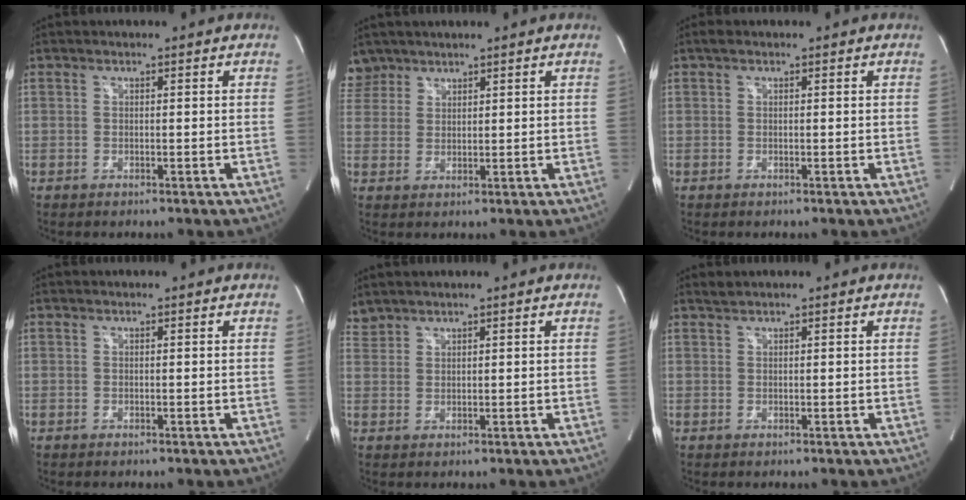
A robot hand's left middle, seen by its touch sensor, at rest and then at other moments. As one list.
[{"total": 3.9, "force": [3.3, 2.1, -0.4], "torque": [0.012, 0.009, 0.068]}, {"total": 0.7, "force": [0.5, 0.2, 0.5], "torque": [-0.016, 0.010, 0.005]}, {"total": 0.0}, {"total": 2.2, "force": [2.1, 0.4, -0.2], "torque": [-0.005, 0.015, 0.048]}, {"total": 0.8, "force": [0.7, -0.2, 0.1], "torque": [-0.011, 0.005, 0.020]}]